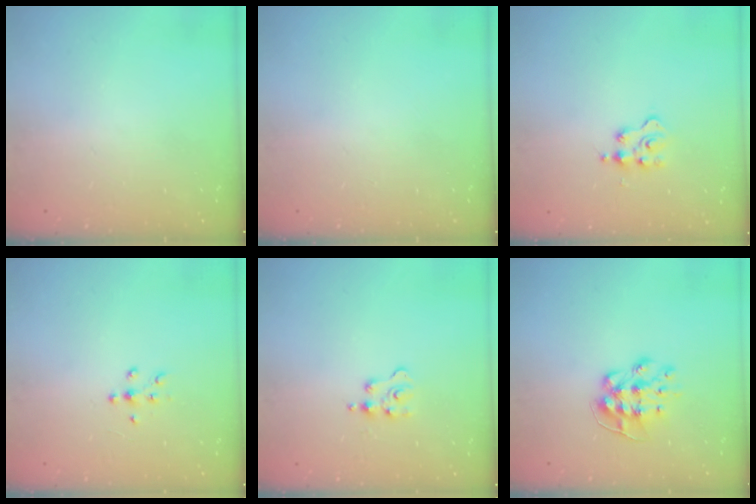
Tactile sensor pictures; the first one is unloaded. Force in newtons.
{"total": 0.0}
{"total": 2.3, "press": 2.2, "slide": 0.5}
{"total": 4.8, "press": 4.6, "slide": 1.1}
{"total": 3.0, "press": 3.0, "slide": 0.5}
{"total": 8.6, "press": 8.5, "slide": 0.2}